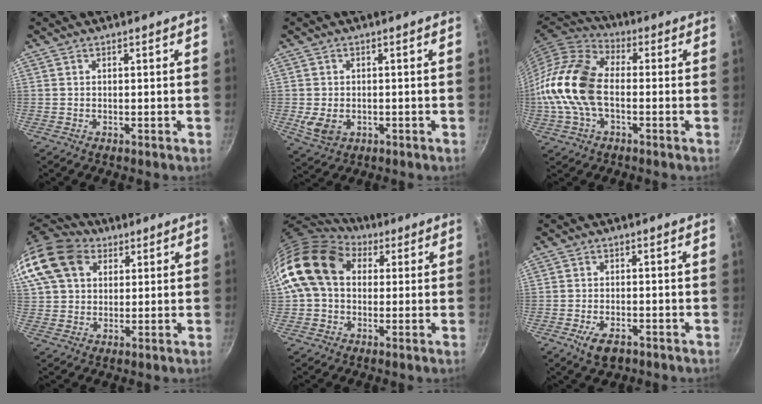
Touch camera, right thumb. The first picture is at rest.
{"total": 5.5, "force": [-1.1, 4.1, 3.6], "torque": [-0.065, -0.003, -0.011]}
{"total": 15.8, "force": [-1.8, 9.8, 12.4], "torque": [-0.228, 0.032, -0.052]}
{"total": 17.7, "force": [6.8, 13.3, 9.5], "torque": [-0.194, 0.025, 0.116]}
{"total": 15.4, "force": [4.1, 11.6, 9.2], "torque": [-0.147, 0.020, 0.058]}
{"total": 5.1, "force": [-2.6, 2.7, 3.5], "torque": [-0.062, 0.009, -0.044]}